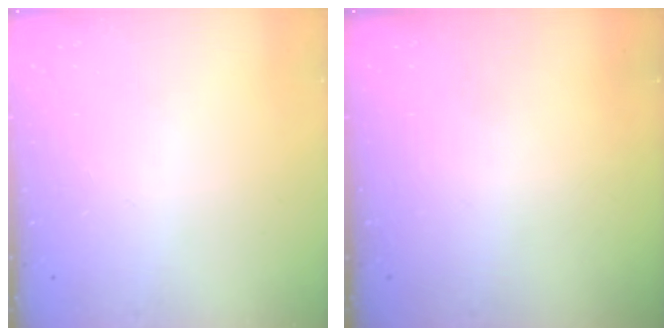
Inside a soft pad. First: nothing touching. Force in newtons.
{"total": 0.0}